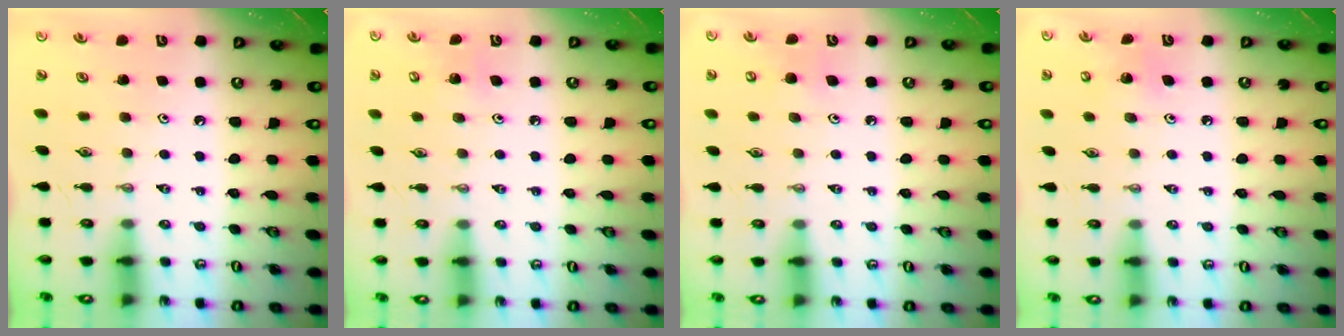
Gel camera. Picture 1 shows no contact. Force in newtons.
{"total": 6.4, "press": 6.3, "slide": 0.5}
{"total": 6.7, "press": 6.4, "slide": 1.9}
{"total": 6.6, "press": 6.6, "slide": 0.4}